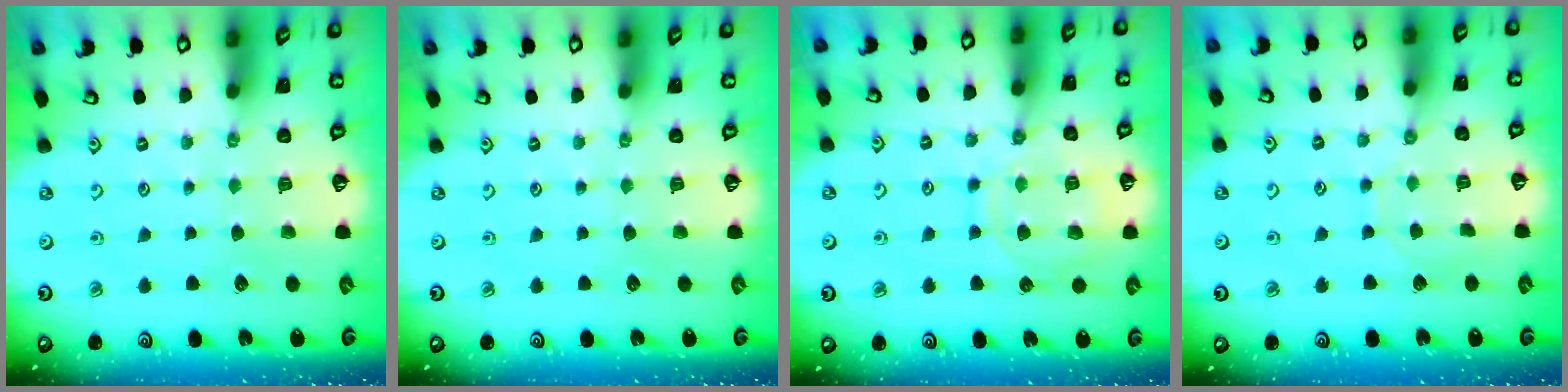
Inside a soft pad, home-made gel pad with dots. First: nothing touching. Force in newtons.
{"total": 0.0}
{"total": 12.6, "press": 12.5, "slide": 1.1}
{"total": 5.0, "press": 5.0, "slide": 0.5}